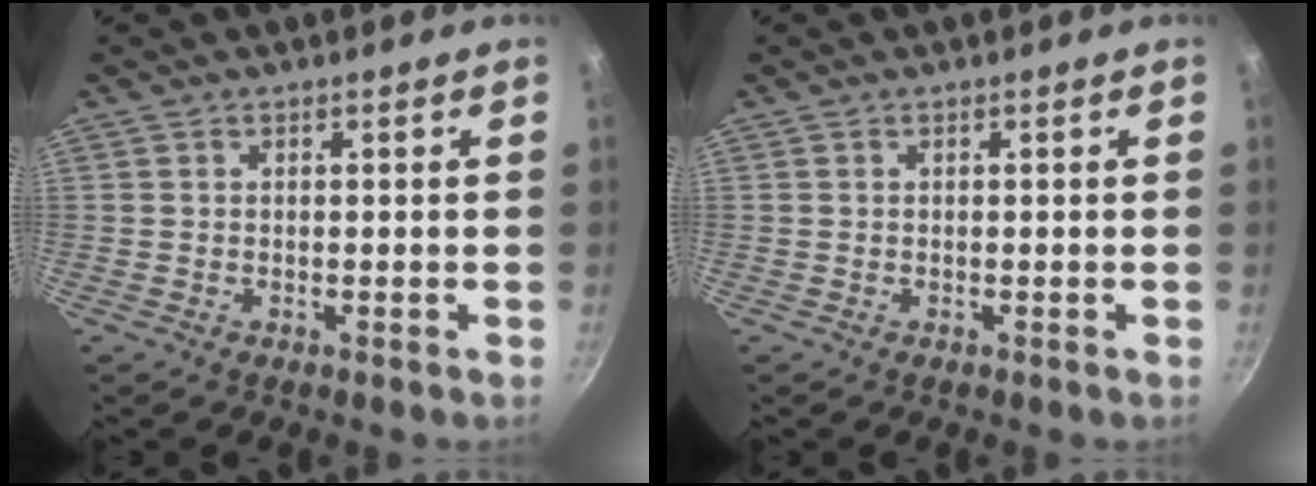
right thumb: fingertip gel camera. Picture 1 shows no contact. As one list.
[{"total": 0.0}]